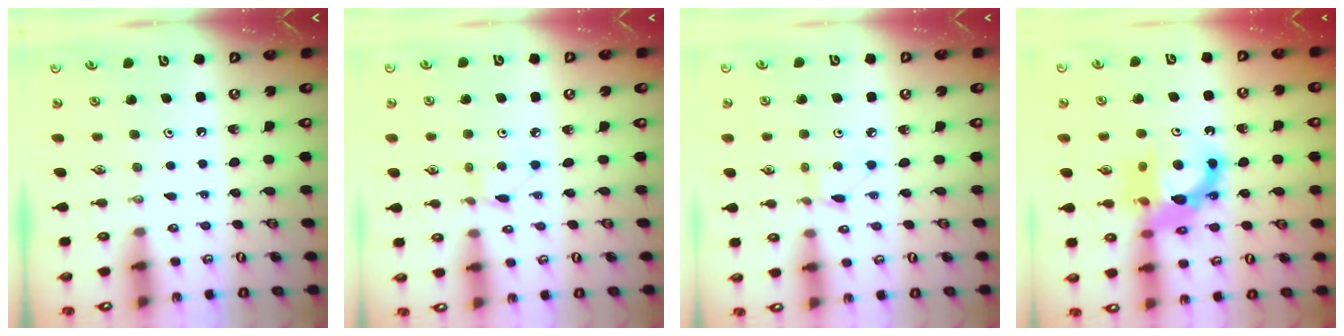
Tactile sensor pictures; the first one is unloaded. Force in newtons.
{"total": 2.9, "press": 2.9, "slide": 0.4}
{"total": 2.9, "press": 2.9, "slide": 0.4}
{"total": 12.5, "press": 12.4, "slide": 1.6}